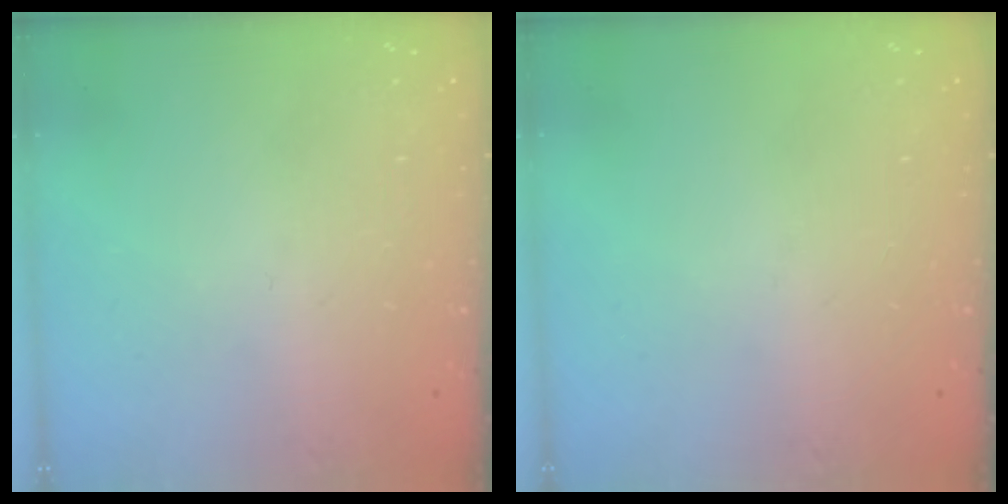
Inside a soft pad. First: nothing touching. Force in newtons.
{"total": 0.0}